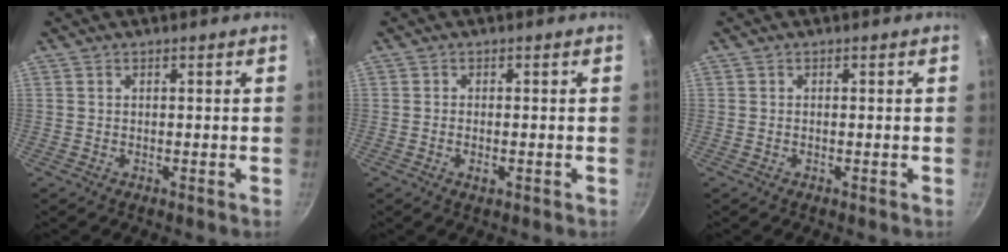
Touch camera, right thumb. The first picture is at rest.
{"total": 1.8, "force": [-0.6, 0.9, 1.5], "torque": [-0.032, 0.001, -0.013]}
{"total": 0.0}